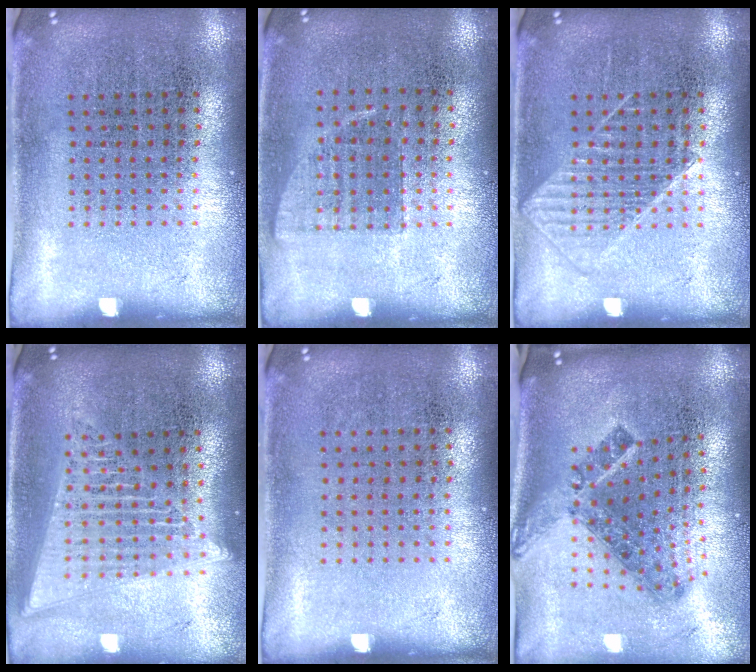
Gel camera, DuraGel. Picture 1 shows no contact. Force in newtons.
{"total": 0.6, "press": 0.6, "slide": 0.1}
{"total": 1.5, "press": 1.5, "slide": 0.3}
{"total": 2.0, "press": 1.8, "slide": 1.0}
{"total": 0.0}
{"total": 1.7, "press": 1.2, "slide": 1.1}